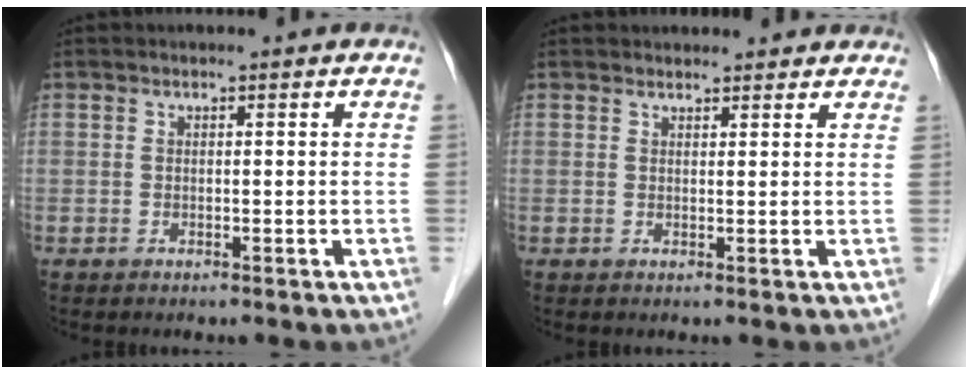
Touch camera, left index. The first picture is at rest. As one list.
[{"total": 4.2, "force": [3.9, 1.4, 0.7], "torque": [-0.004, 0.015, 0.041]}]